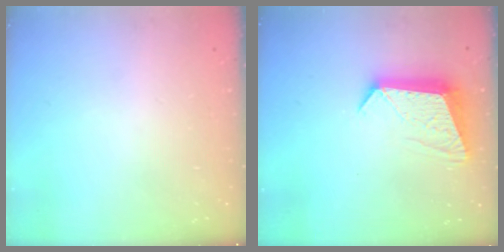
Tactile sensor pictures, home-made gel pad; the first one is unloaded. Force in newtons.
{"total": 12.1, "press": 12.1, "slide": 1.0}